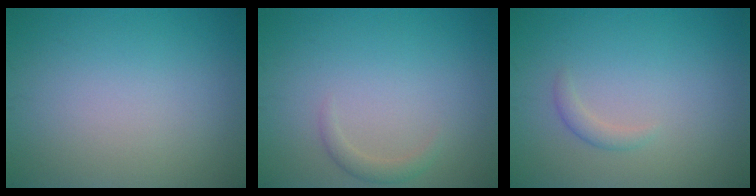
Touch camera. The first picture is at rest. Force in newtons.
{"total": 1.2, "press": 1.2, "slide": 0.0}
{"total": 1.1, "press": 1.1, "slide": 0.1}